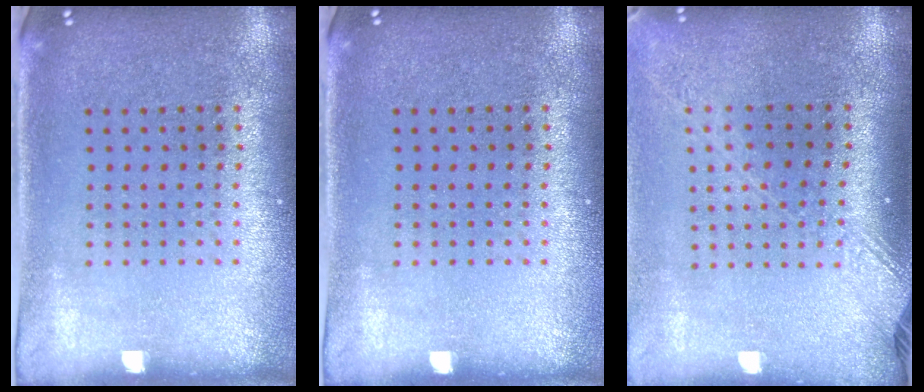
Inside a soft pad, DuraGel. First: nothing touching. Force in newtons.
{"total": 0.0}
{"total": 2.1, "press": 1.6, "slide": 1.4}